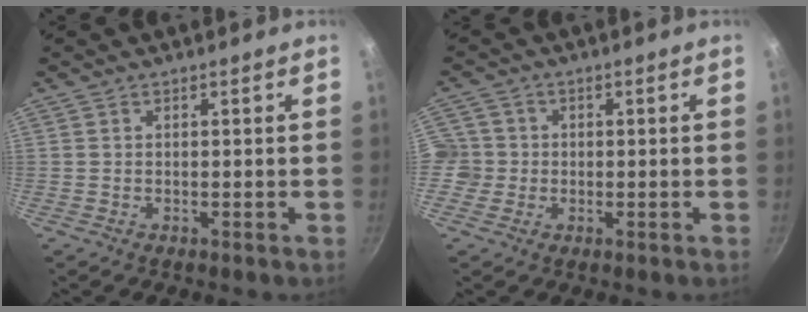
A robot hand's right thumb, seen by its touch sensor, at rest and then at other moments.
{"total": 4.9, "force": [-0.7, 4.8, 1.0], "torque": [0.010, 0.008, -0.021]}